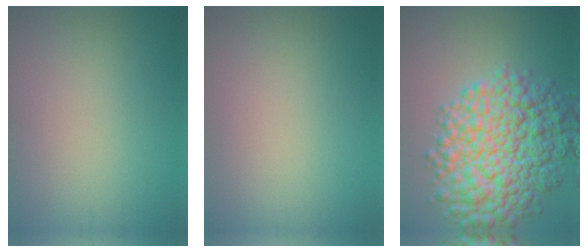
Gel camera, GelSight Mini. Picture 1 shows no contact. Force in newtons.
{"total": 0.0}
{"total": 11.0, "press": 11.0, "slide": 0.1}